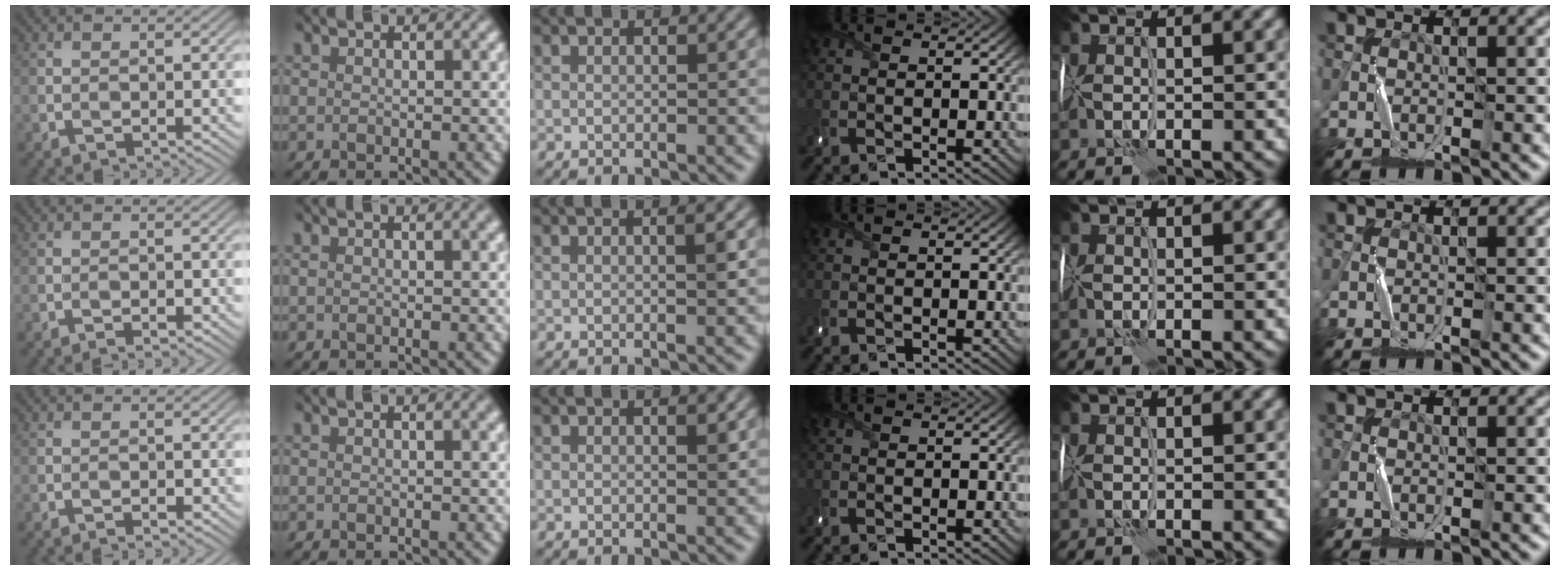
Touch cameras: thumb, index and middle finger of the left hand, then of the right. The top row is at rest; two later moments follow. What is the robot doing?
{"motion": "wrap", "object": "sponge"}